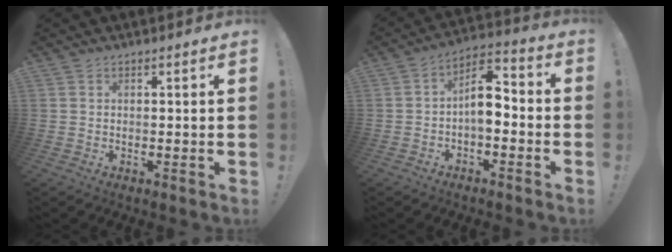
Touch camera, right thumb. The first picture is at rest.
{"total": 9.0, "force": [-1.9, 5.1, 7.2], "torque": [-0.114, 0.019, -0.032]}